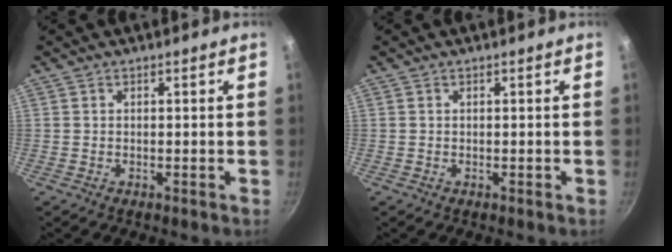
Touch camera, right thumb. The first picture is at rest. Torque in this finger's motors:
{"motor_torque": [-0.22, 0.12, -0.27, 0.07, 0.02]}